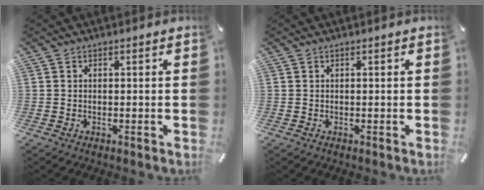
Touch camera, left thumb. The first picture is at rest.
{"total": 0.0}